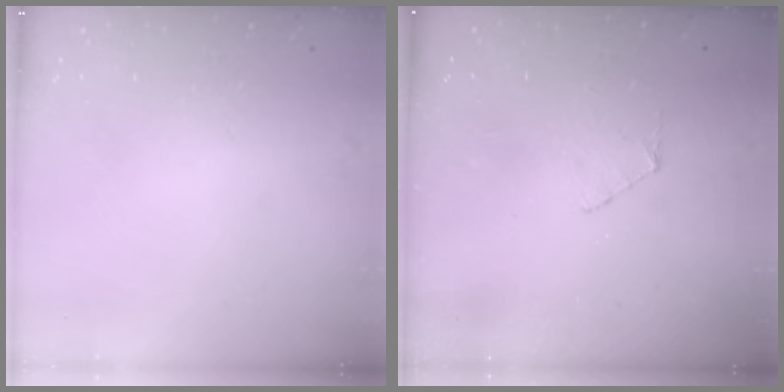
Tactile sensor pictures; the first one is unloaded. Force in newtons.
{"total": 5.0, "press": 5.0, "slide": 0.5}